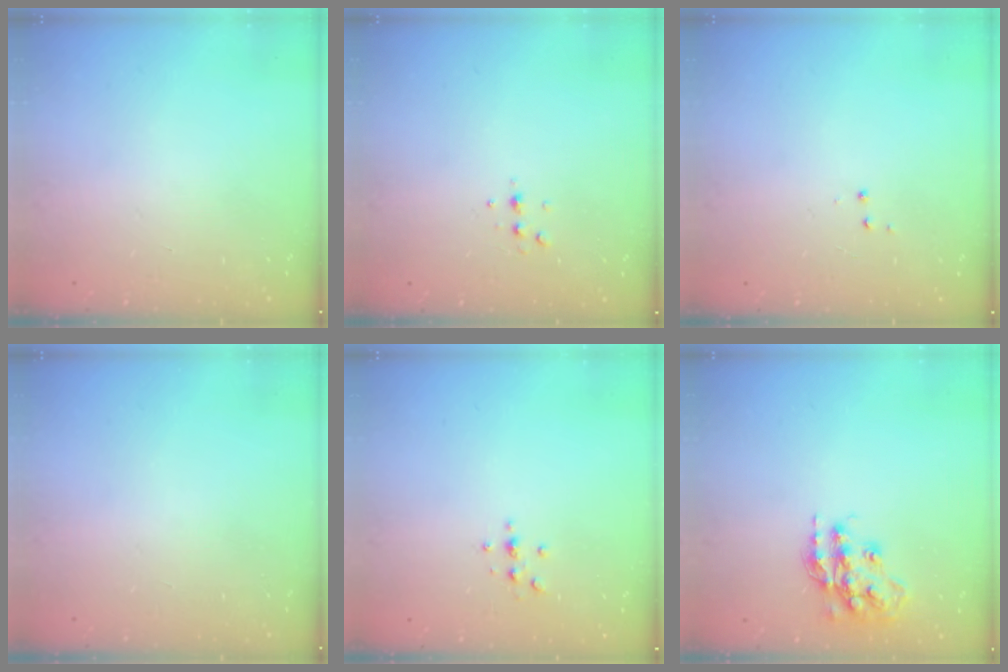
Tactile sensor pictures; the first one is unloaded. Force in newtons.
{"total": 4.0, "press": 3.9, "slide": 0.9}
{"total": 2.9, "press": 2.8, "slide": 0.4}
{"total": 0.0}
{"total": 2.2, "press": 2.1, "slide": 0.2}
{"total": 16.0, "press": 16.0, "slide": 1.2}